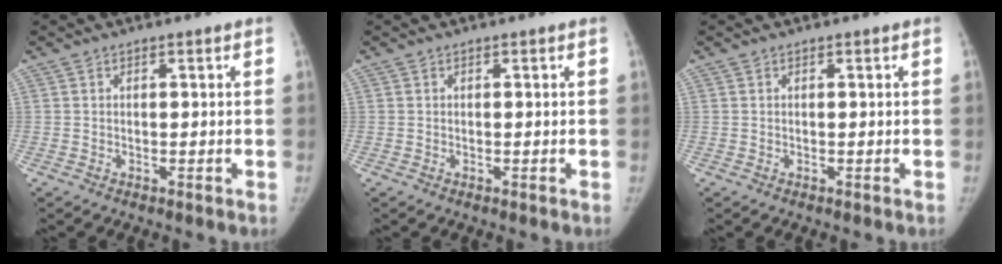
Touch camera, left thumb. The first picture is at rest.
{"total": 0.0}
{"total": 0.0}